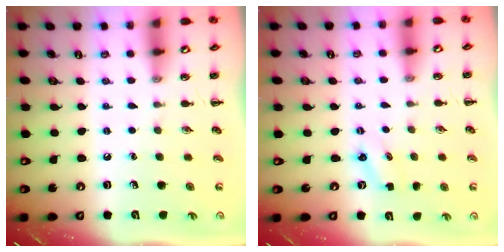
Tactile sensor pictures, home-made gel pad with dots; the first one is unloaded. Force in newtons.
{"total": 2.2, "press": 2.1, "slide": 0.6}